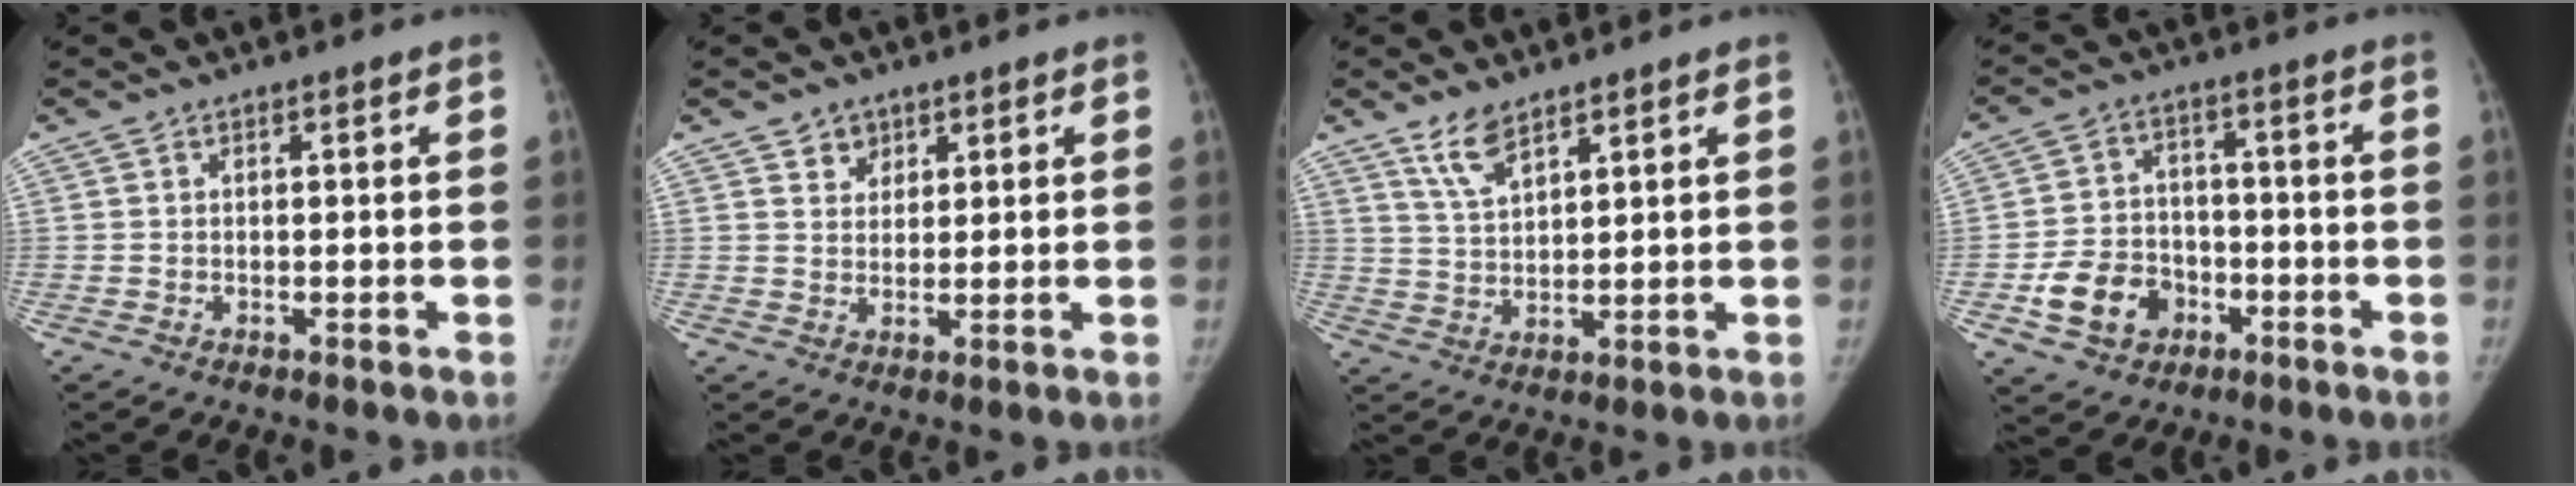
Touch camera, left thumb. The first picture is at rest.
{"total": 3.3, "force": [2.1, 2.4, 0.6], "torque": [0.012, -0.015, 0.036]}
{"total": 5.6, "force": [4.2, 1.9, 3.2], "torque": [-0.054, -0.024, 0.087]}
{"total": 10.3, "force": [-4.1, 8.1, 4.8], "torque": [-0.064, 0.025, -0.066]}